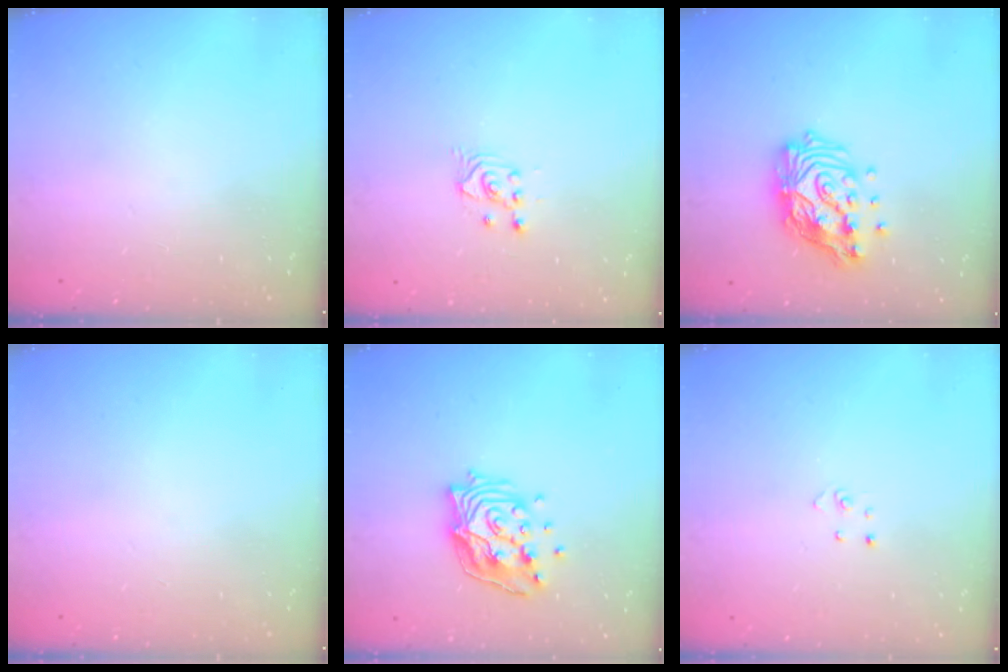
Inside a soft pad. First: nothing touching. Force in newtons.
{"total": 2.7, "press": 2.7, "slide": 0.2}
{"total": 15.2, "press": 15.1, "slide": 2.0}
{"total": 0.0}
{"total": 14.9, "press": 14.8, "slide": 1.4}
{"total": 2.7, "press": 2.7, "slide": 0.3}